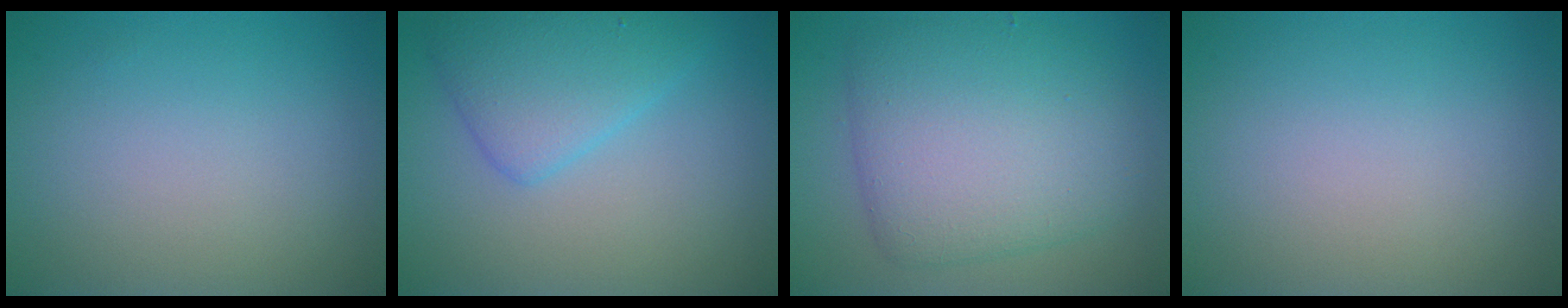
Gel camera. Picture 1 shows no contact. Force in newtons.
{"total": 4.2, "press": 4.2, "slide": 0.2}
{"total": 8.0, "press": 8.0, "slide": 0.1}
{"total": 0.0}